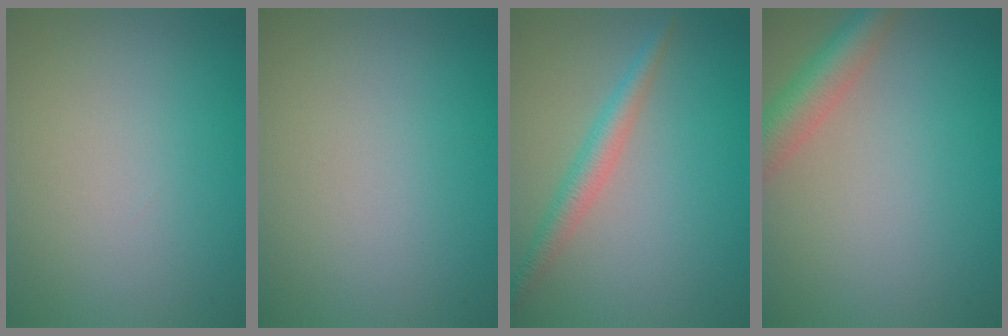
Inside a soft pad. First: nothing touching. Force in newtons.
{"total": 0.0}
{"total": 2.8, "press": 2.8, "slide": 0.1}
{"total": 4.4, "press": 4.4, "slide": 0.2}